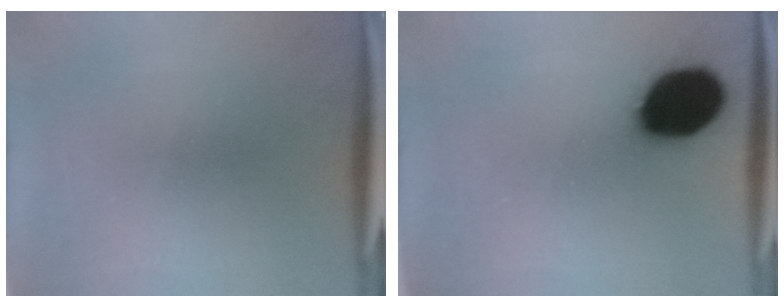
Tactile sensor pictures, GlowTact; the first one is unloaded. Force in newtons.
{"total": 19.1}